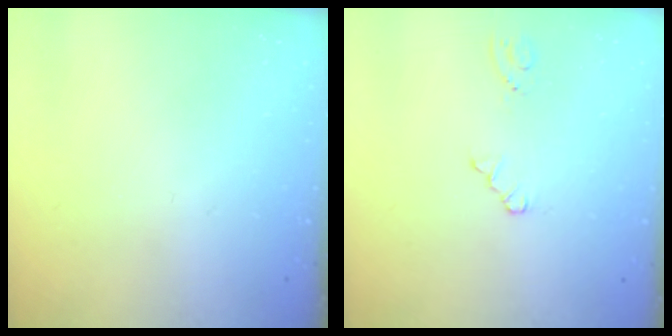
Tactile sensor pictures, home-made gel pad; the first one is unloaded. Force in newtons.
{"total": 2.8, "press": 2.7, "slide": 0.4}